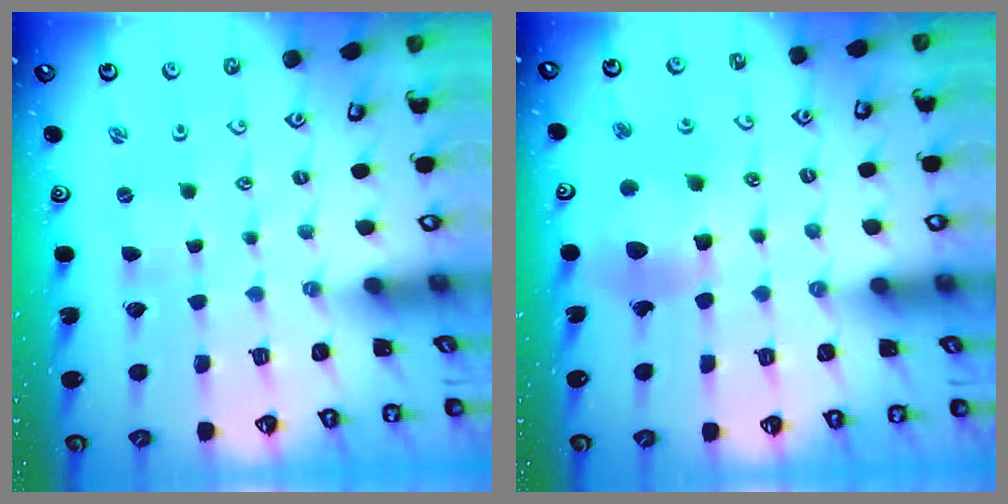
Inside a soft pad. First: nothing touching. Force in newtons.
{"total": 11.5, "press": 11.4, "slide": 1.3}